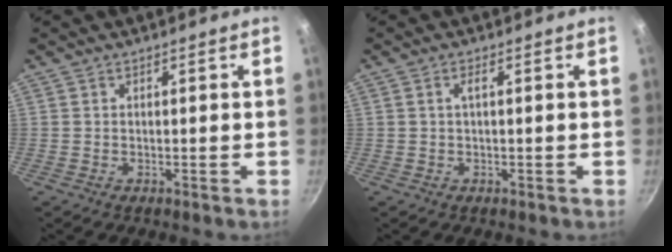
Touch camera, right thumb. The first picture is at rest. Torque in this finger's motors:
{"motor_torque": [-0.09, -0.21, 0.52, 0.26, -0.01]}